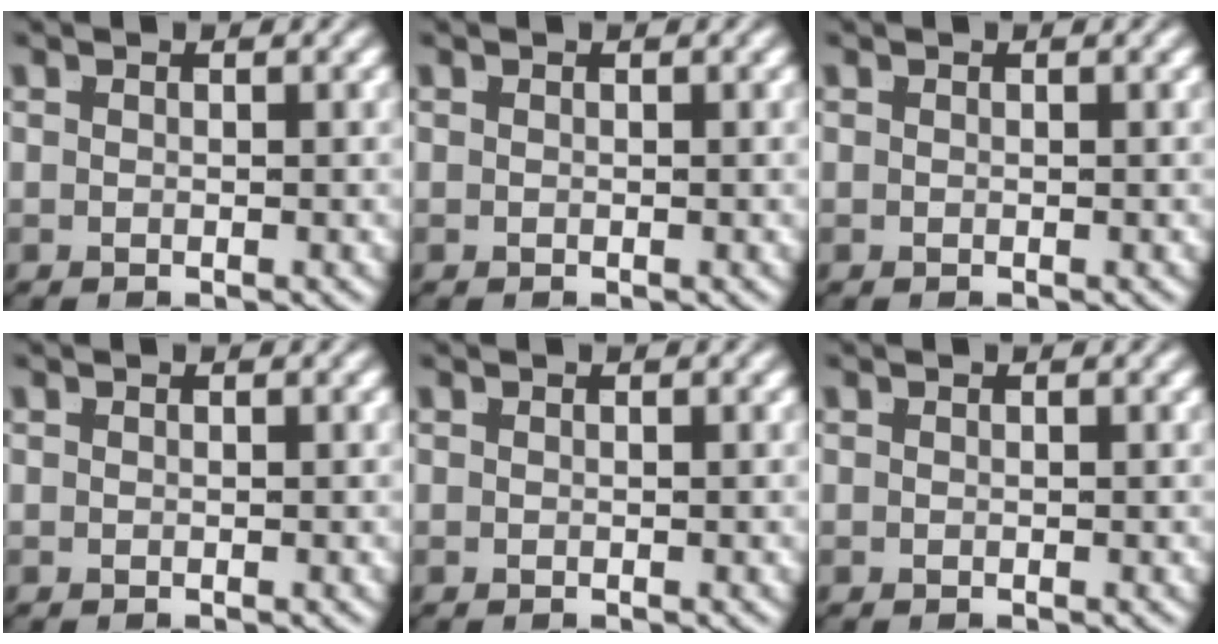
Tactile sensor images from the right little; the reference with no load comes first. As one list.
[{"total": 0.0}, {"total": 0.0}, {"total": 0.0}, {"total": 0.0}, {"total": 0.0}]